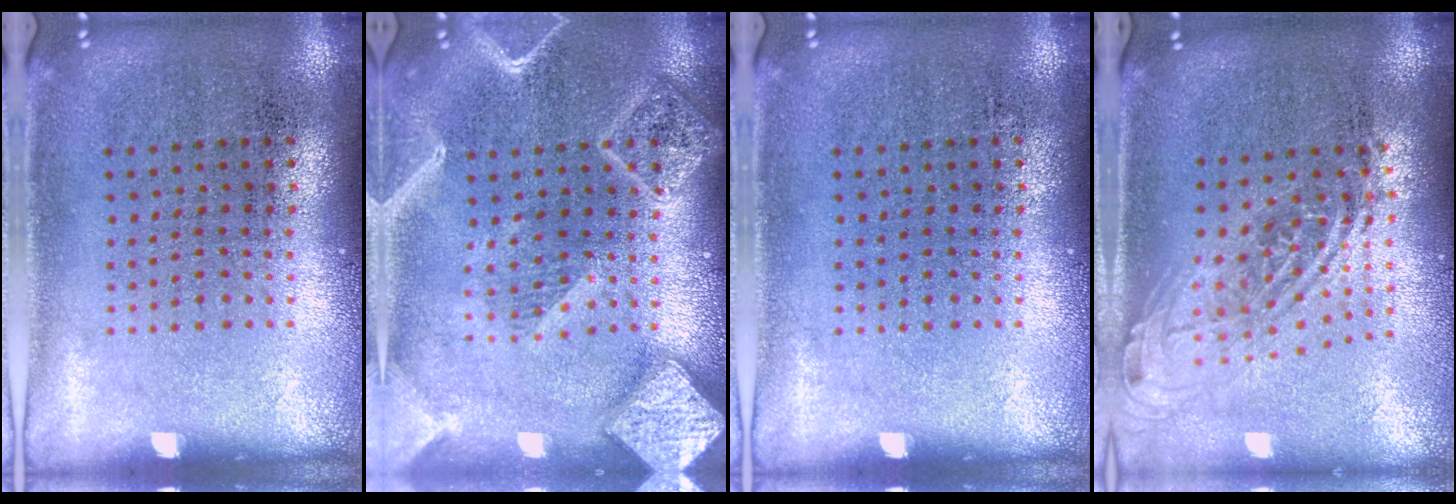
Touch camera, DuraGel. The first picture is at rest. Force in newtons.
{"total": 2.8, "press": 2.8, "slide": 0.3}
{"total": 0.0}
{"total": 1.9, "press": 1.5, "slide": 1.2}